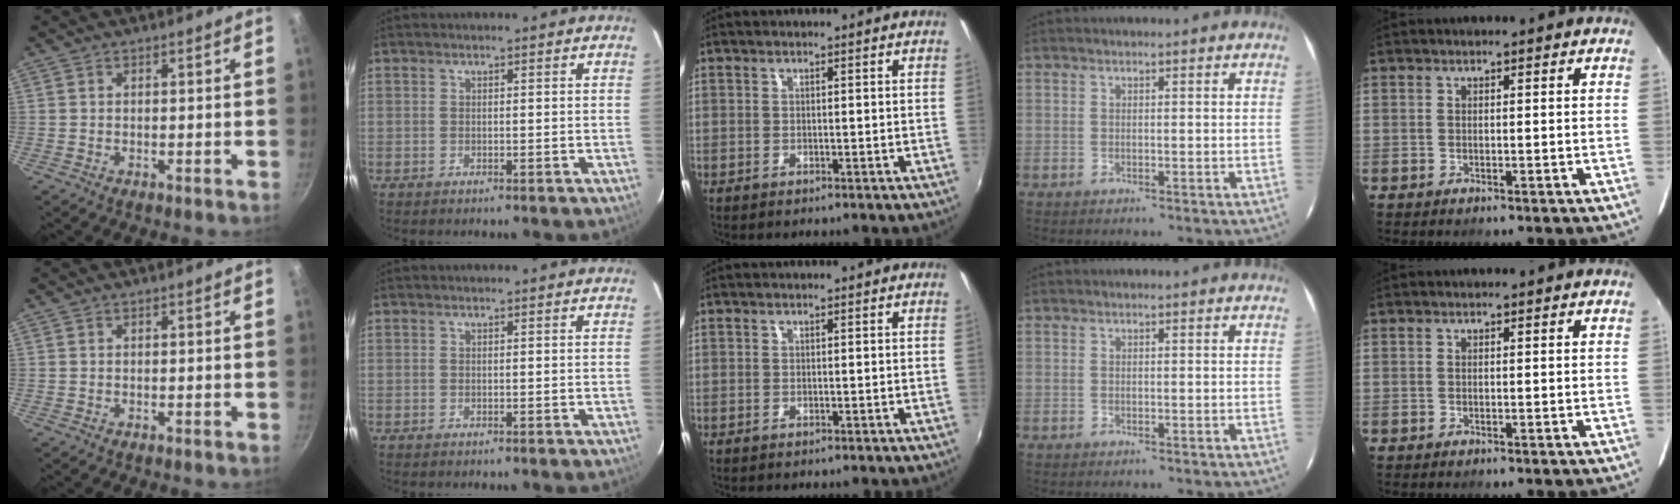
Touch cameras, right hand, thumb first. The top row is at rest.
{}